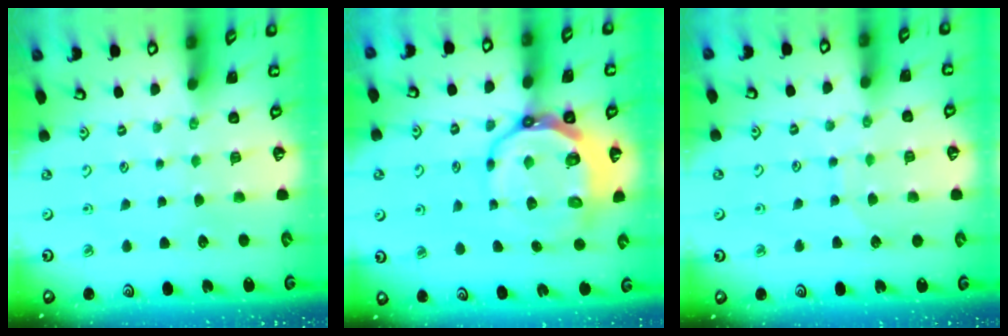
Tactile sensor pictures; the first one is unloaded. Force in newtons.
{"total": 11.5, "press": 11.0, "slide": 3.6}
{"total": 6.8, "press": 6.8, "slide": 0.5}